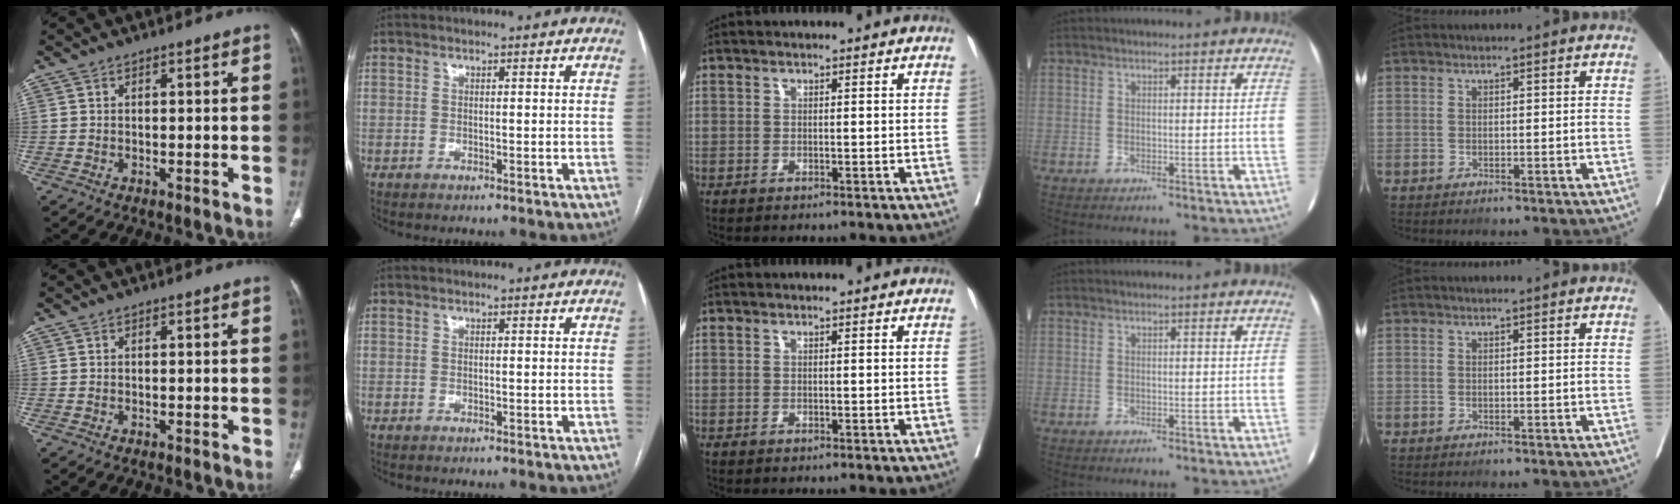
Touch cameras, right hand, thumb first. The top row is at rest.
{}